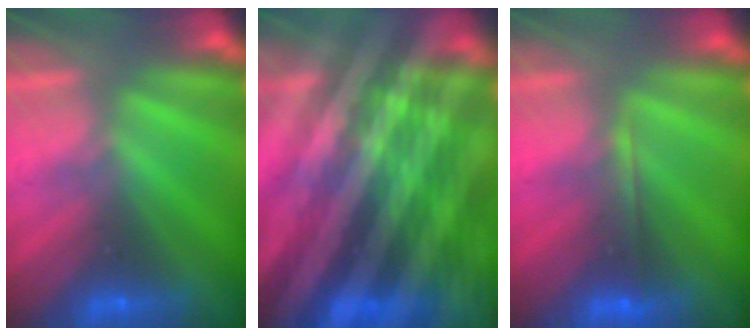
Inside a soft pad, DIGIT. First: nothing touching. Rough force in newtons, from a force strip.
{"total": 8.5}
{"total": 1.9}